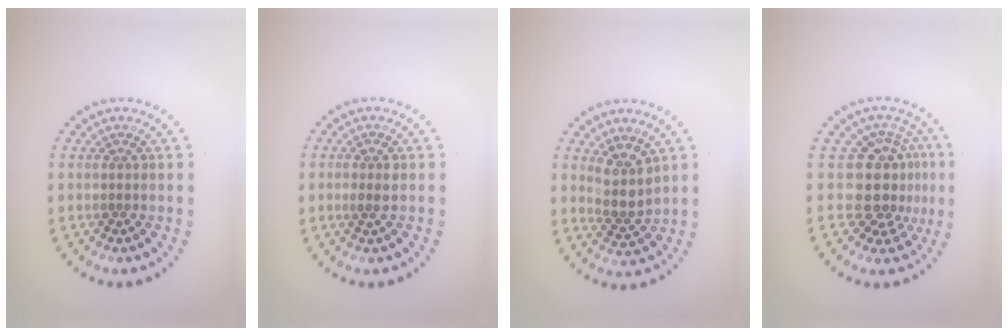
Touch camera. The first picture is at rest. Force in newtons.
{"total": 1.4, "press": 1.3, "slide": 0.5}
{"total": 2.9, "press": 2.2, "slide": 1.8}
{"total": 4.3, "press": 3.4, "slide": 2.7}